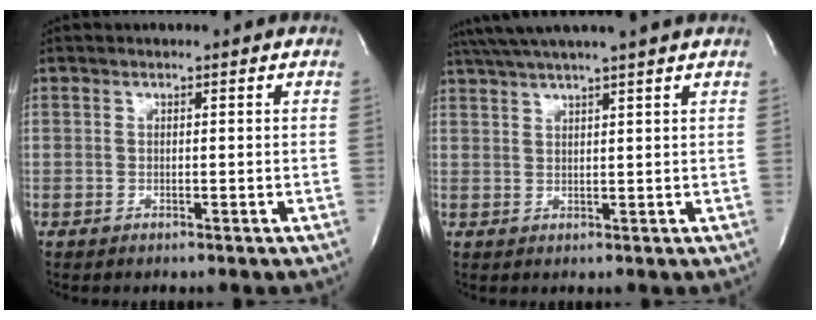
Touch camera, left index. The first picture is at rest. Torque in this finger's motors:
{"motor_torque": [0.57, -0.51, 0.42, 0.19]}